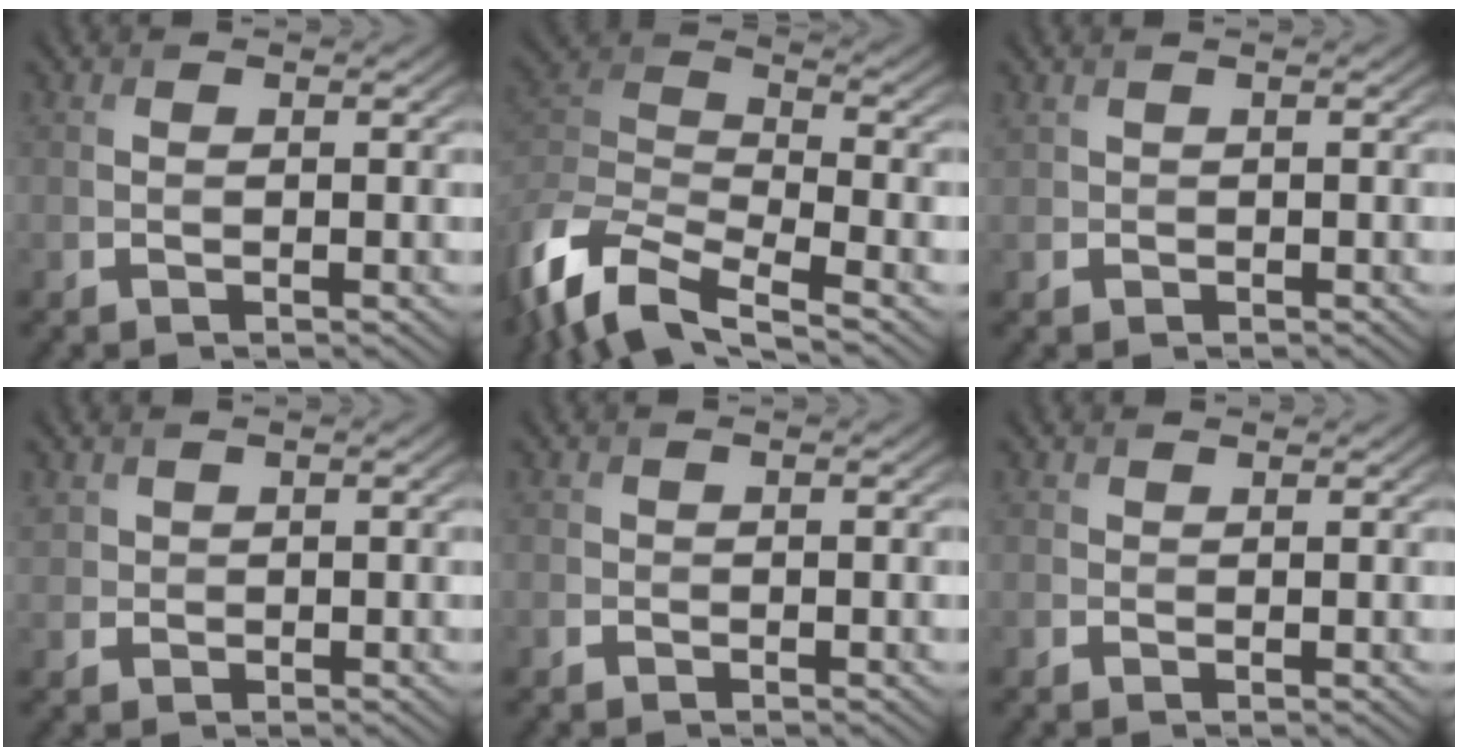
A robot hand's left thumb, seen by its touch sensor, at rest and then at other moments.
{"total": 12.0, "force": [-8.6, 4.0, 7.3], "torque": [-0.168, -0.013, -0.173]}
{"total": 0.5, "force": [0.1, 0.5, -0.2], "torque": [0.006, -0.001, 0.002]}
{"total": 1.2, "force": [0.5, 1.1, -0.3], "torque": [0.003, -0.002, 0.008]}
{"total": 0.7, "force": [-0.5, 0.2, -0.4], "torque": [0.011, -0.002, -0.012]}
{"total": 0.5, "force": [0.1, 0.1, -0.5], "torque": [0.014, -0.002, -0.003]}